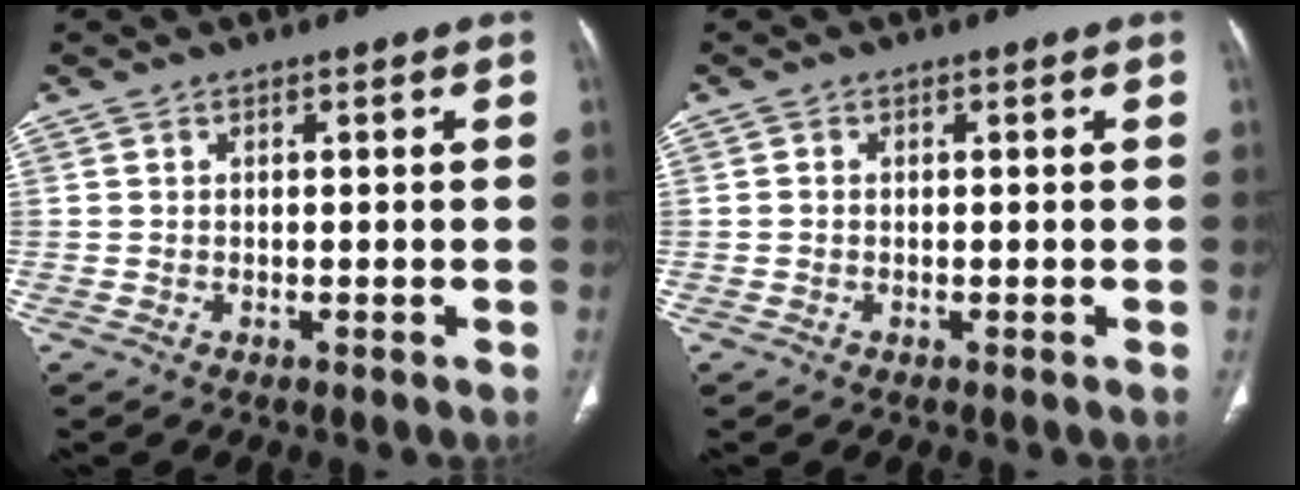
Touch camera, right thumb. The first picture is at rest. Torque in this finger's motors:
{"motor_torque": [-0.11, -0.14, -0.10, 0.08, -0.01]}